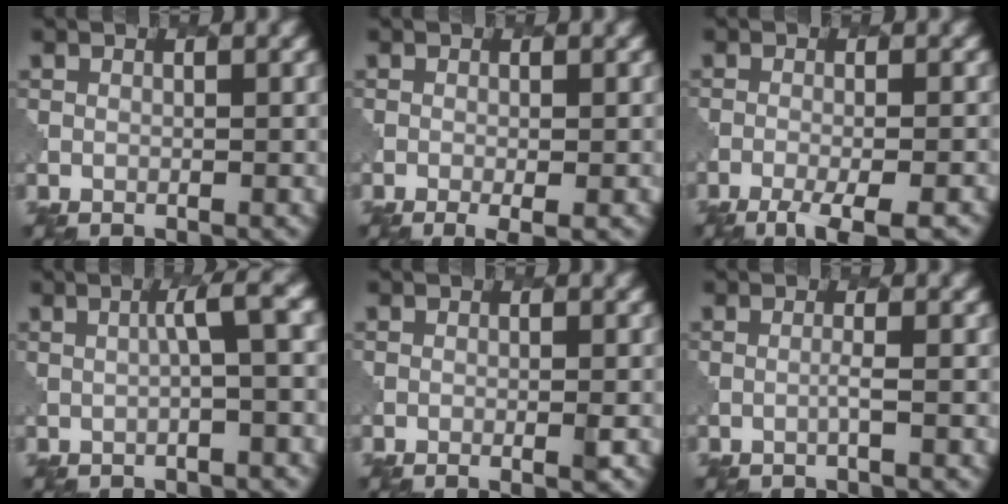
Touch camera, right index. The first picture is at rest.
{"total": 2.2, "force": [-0.7, 0.6, 2.0], "torque": [-0.028, -0.003, -0.010]}
{"total": 4.9, "force": [-3.2, 1.1, 3.6], "torque": [-0.055, -0.006, -0.052]}
{"total": 3.8, "force": [0.3, 0.7, 3.7], "torque": [-0.042, 0.015, -0.002]}
{"total": 1.2, "force": [-0.3, 0.2, 1.1], "torque": [-0.013, 0.001, -0.006]}
{"total": 0.7, "force": [0.0, 0.0, 0.7], "torque": [-0.009, 0.004, -0.008]}